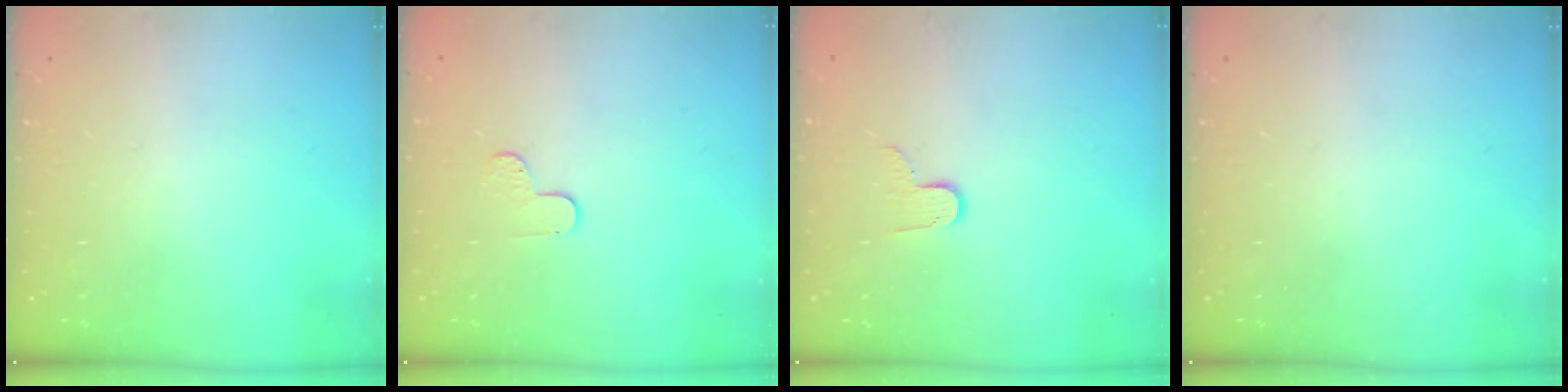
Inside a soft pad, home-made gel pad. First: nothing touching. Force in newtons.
{"total": 3.8, "press": 3.8, "slide": 0.4}
{"total": 7.2, "press": 7.2, "slide": 0.6}
{"total": 0.0}